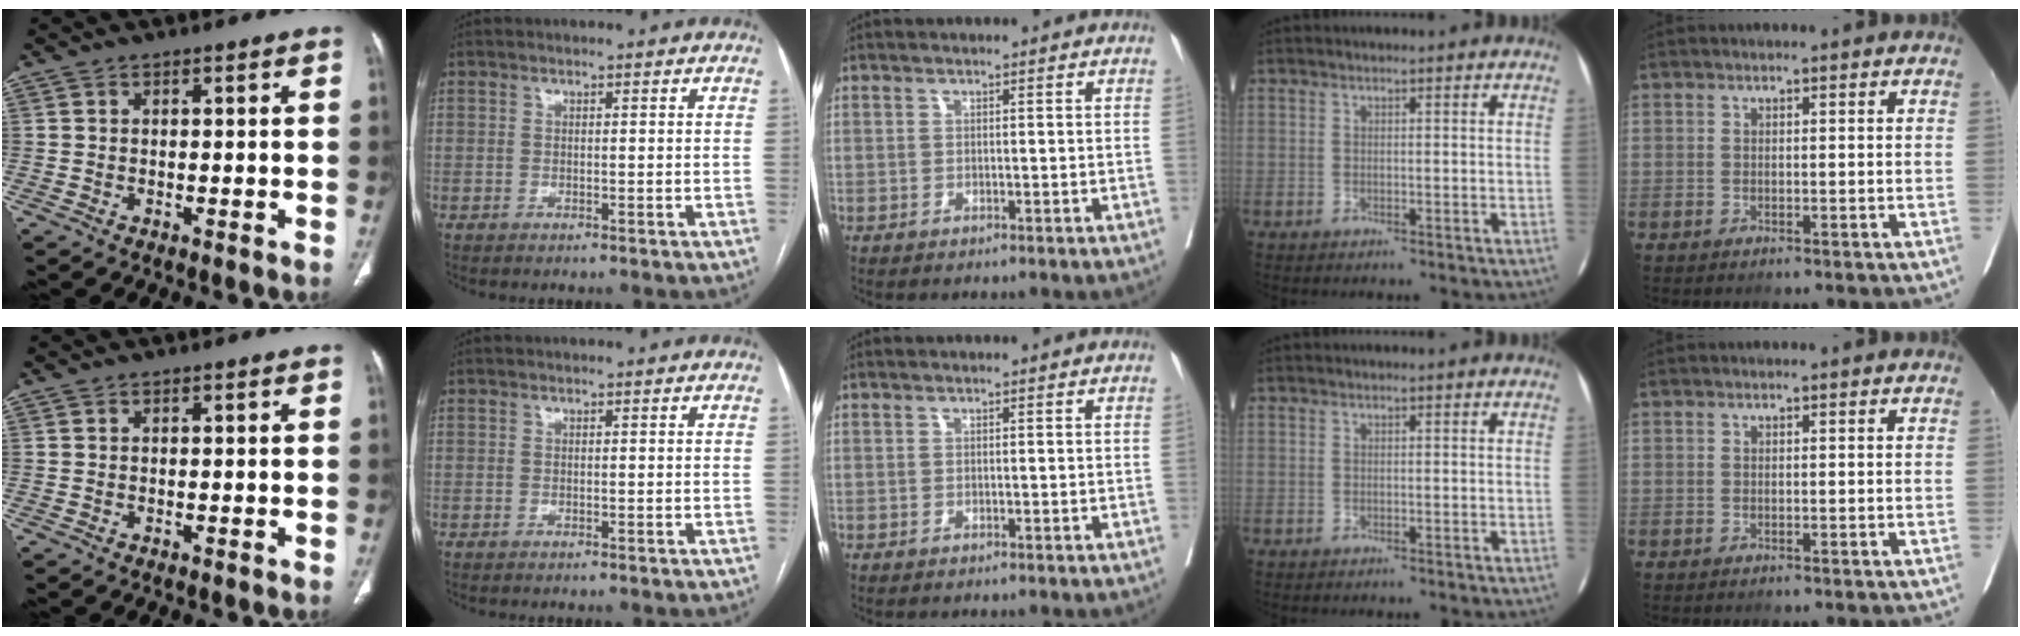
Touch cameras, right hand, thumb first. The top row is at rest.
{}